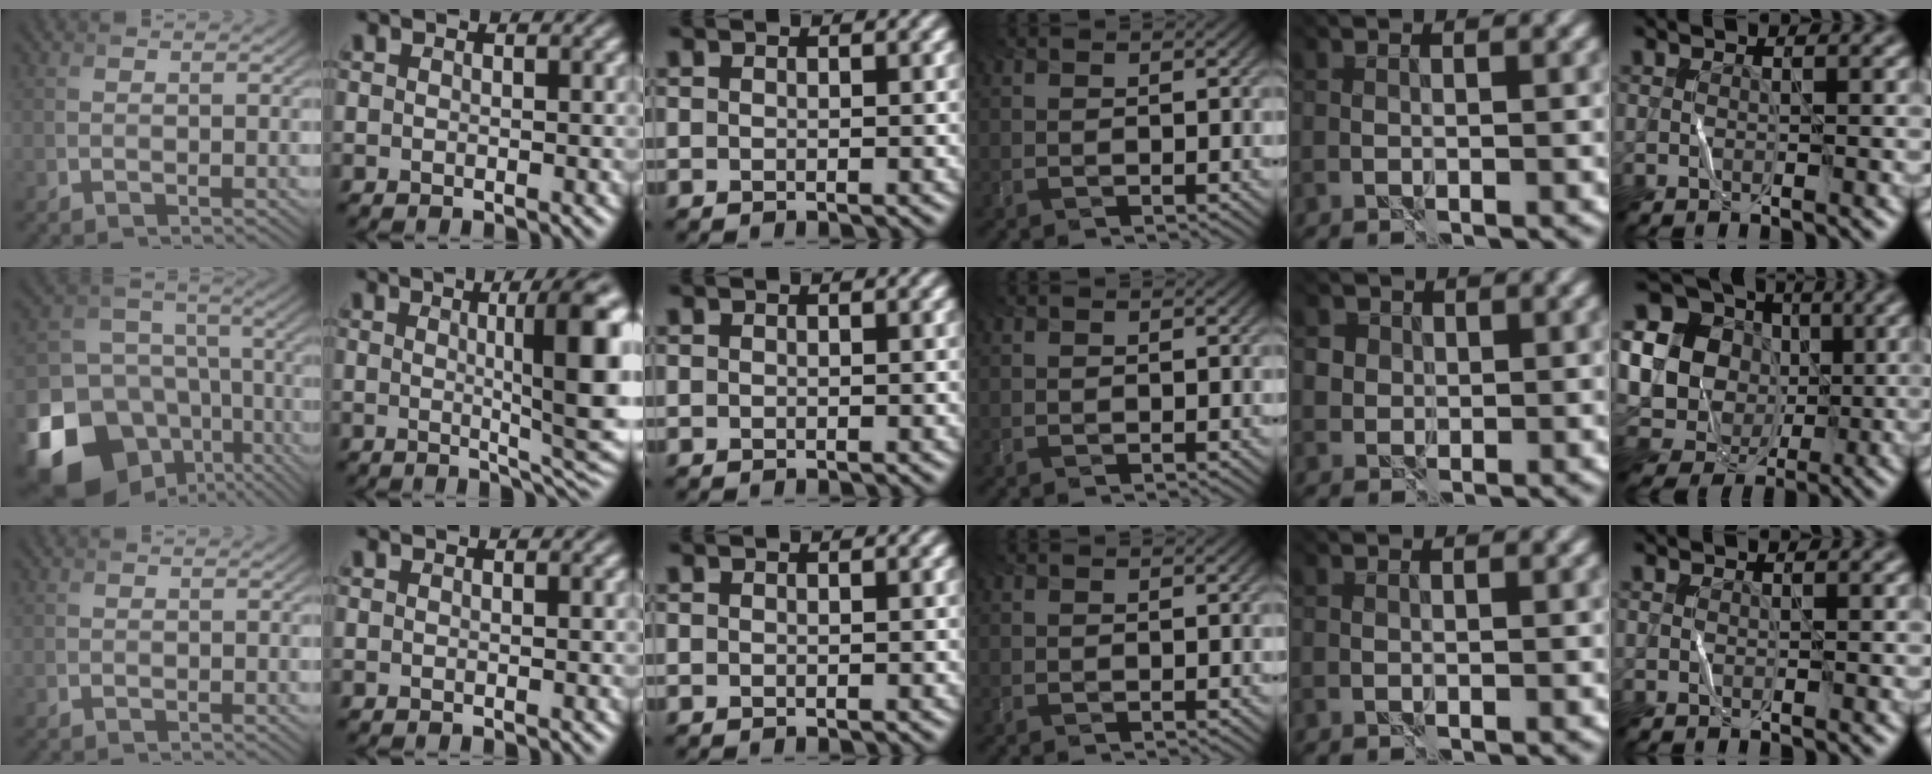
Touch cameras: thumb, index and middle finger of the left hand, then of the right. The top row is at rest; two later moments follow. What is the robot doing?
{"motion": "fold", "object": "bandana"}